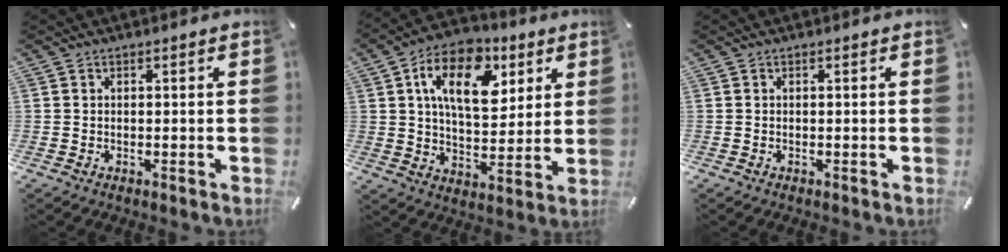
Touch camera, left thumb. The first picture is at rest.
{"total": 16.3, "force": [7.0, 9.8, 11.0], "torque": [-0.167, -0.014, 0.119]}
{"total": 0.0}